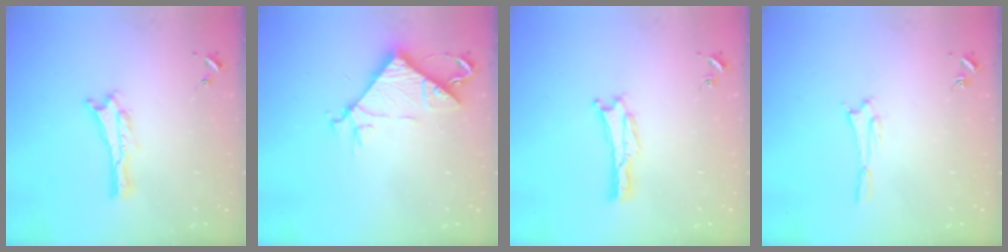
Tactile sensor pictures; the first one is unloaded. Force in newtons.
{"total": 7.6, "press": 7.6, "slide": 0.6}
{"total": 0.0}
{"total": 1.6, "press": 1.6, "slide": 0.1}